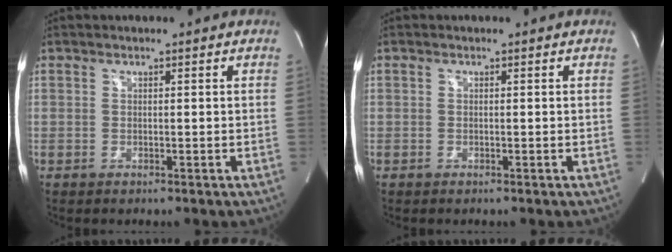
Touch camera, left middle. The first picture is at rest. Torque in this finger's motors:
{"motor_torque": [-0.10, -0.05, 0.04, 0.01]}